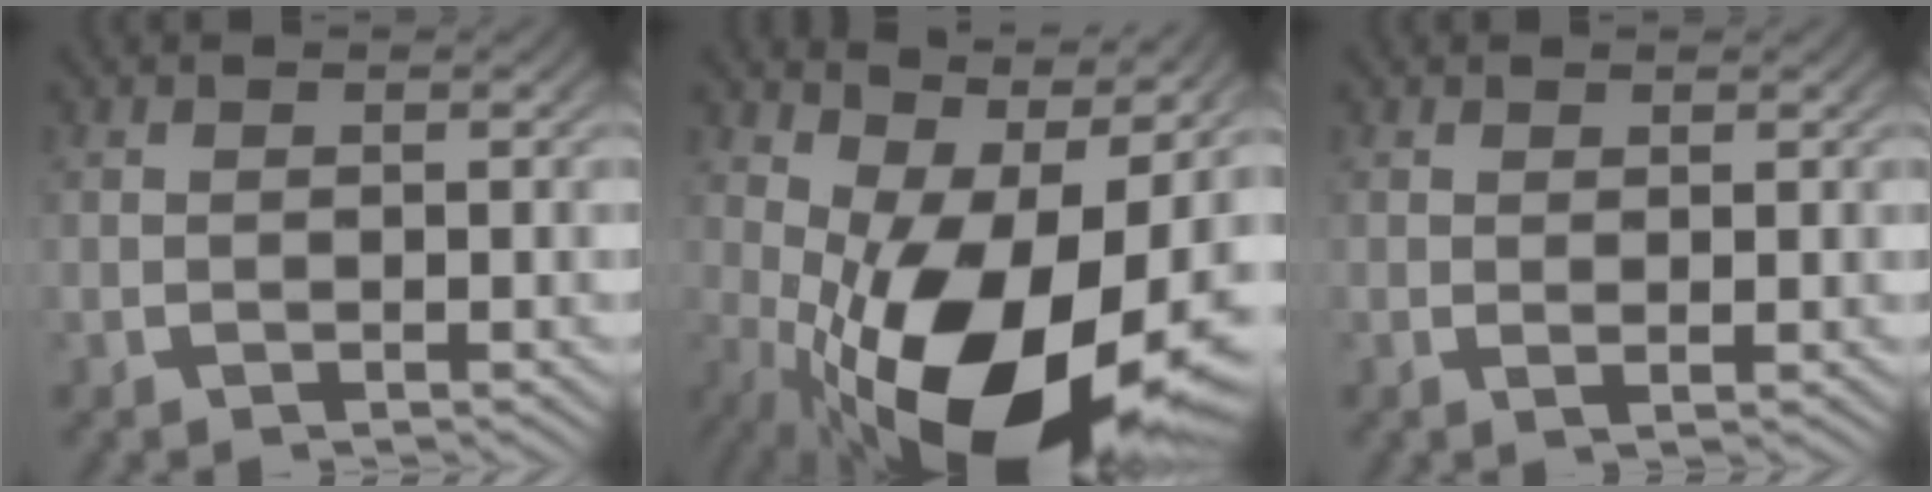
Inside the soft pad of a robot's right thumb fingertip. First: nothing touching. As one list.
[{"total": 17.1, "force": [-1.8, 9.1, 14.4], "torque": [-0.243, -0.068, 0.009]}, {"total": 1.0, "force": [0.7, 0.0, 0.7], "torque": [-0.007, 0.000, 0.011]}]